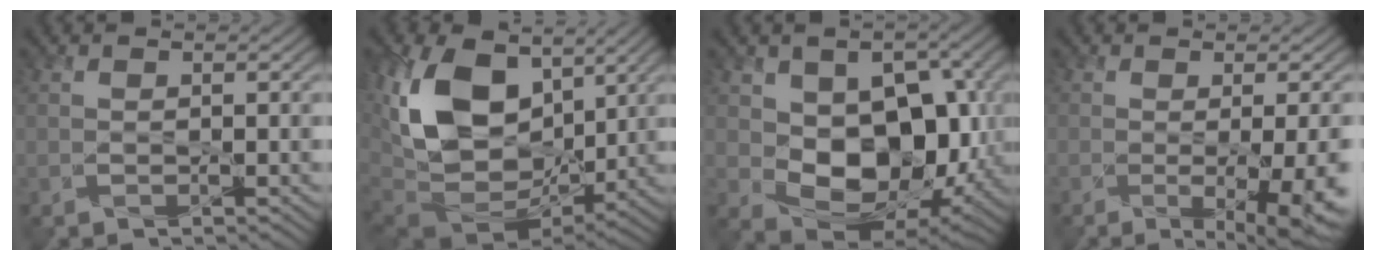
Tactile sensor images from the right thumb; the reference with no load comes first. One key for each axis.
{"total": 18.2, "fx": 3.8, "fy": 12.0, "fz": 13.2, "tx": -0.294, "ty": -0.006, "tz": 0.076}
{"total": 11.3, "fx": -0.6, "fy": 7.9, "fz": 8.0, "tx": -0.119, "ty": -0.026, "tz": -0.006}
{"total": 6.7, "fx": -2.3, "fy": 1.9, "fz": 6.0, "tx": -0.088, "ty": -0.023, "tz": -0.018}